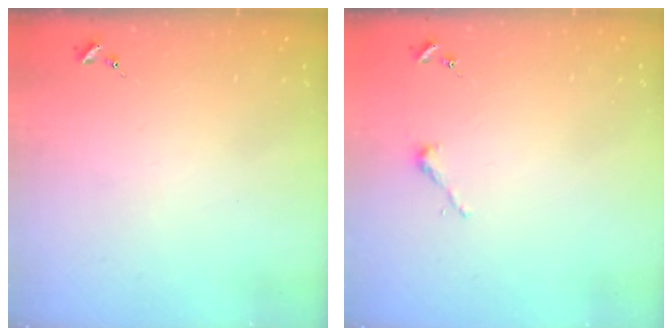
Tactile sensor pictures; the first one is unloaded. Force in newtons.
{"total": 2.5, "press": 2.5, "slide": 0.2}